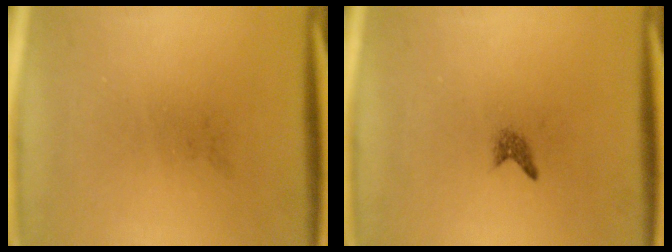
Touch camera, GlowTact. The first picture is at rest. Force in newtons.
{"total": 0.9}